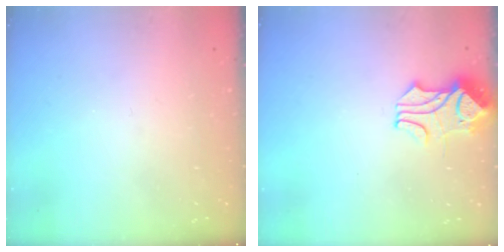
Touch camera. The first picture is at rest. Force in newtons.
{"total": 1.8, "press": 1.3, "slide": 1.1}